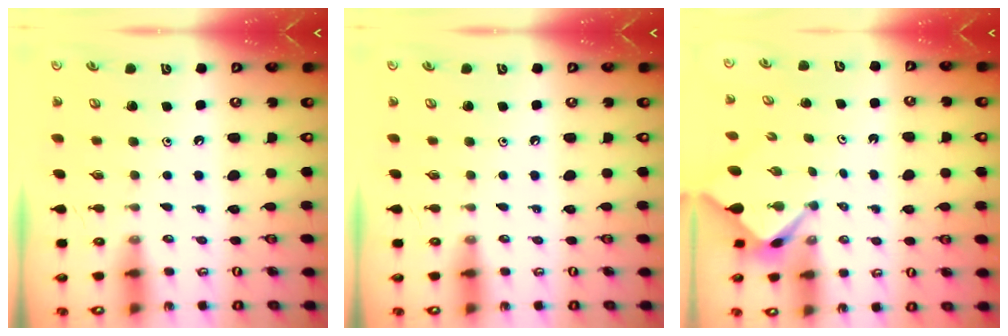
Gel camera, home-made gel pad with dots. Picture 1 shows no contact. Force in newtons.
{"total": 0.0}
{"total": 2.5, "press": 2.4, "slide": 0.3}